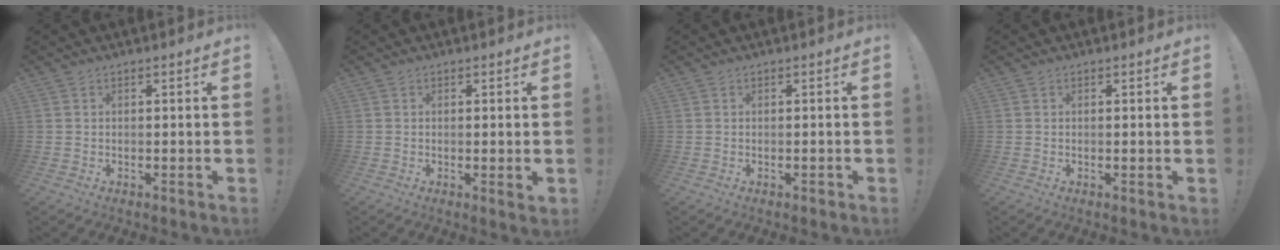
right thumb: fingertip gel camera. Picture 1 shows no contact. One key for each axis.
{"total": 1.8, "fx": 0.3, "fy": 0.0, "fz": 1.8, "tx": -0.022, "ty": -0.003, "tz": 0.003}
{"total": 0.8, "fx": -0.5, "fy": 0.2, "fz": 0.5, "tx": -0.015, "ty": 0.005, "tz": -0.007}
{"total": 0.6, "fx": 0.0, "fy": 0.0, "fz": 0.6, "tx": -0.003, "ty": -0.003, "tz": -0.002}